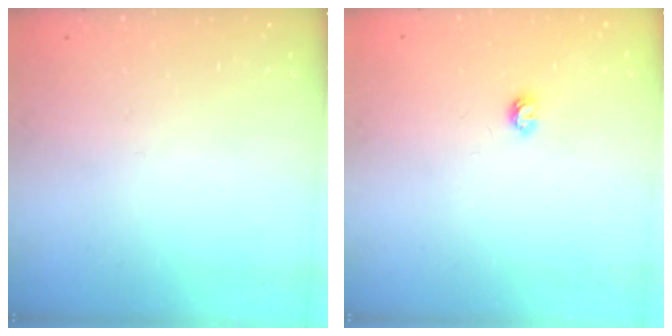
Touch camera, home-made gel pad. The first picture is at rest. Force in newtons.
{"total": 3.4, "press": 3.4, "slide": 0.5}